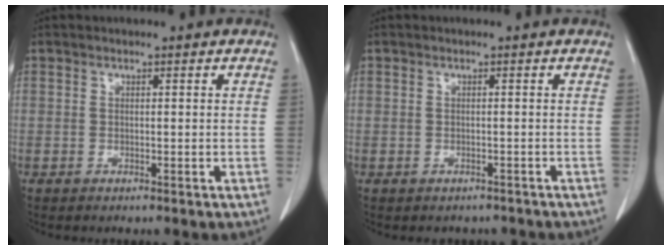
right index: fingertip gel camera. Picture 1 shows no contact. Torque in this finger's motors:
{"motor_torque": [-1.39, 0.01, -0.64, -0.18]}